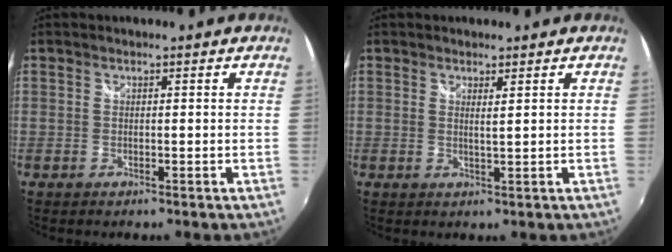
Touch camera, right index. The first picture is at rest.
{"total": 1.2, "force": [0.8, -0.5, 0.7], "torque": [-0.011, -0.003, 0.011]}